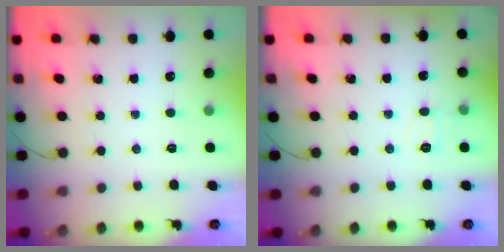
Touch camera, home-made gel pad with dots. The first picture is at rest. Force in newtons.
{"total": 6.5, "press": 6.3, "slide": 1.4}